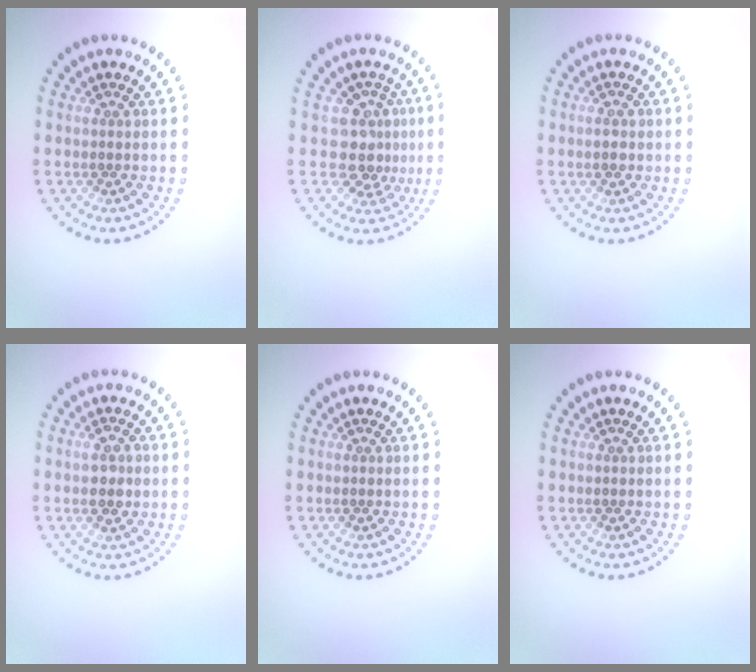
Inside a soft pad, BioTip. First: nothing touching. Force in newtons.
{"total": 3.3, "press": 2.6, "slide": 2.1}
{"total": 1.7, "press": 1.6, "slide": 0.3}
{"total": 2.3, "press": 2.3, "slide": 0.2}
{"total": 0.0}
{"total": 0.0}